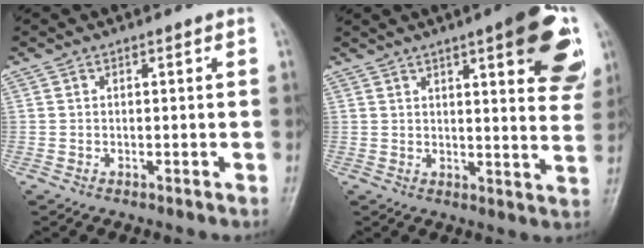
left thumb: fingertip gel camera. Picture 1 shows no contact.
{"total": 16.8, "force": [7.6, 4.2, 14.3], "torque": [-0.158, -0.027, 0.092]}